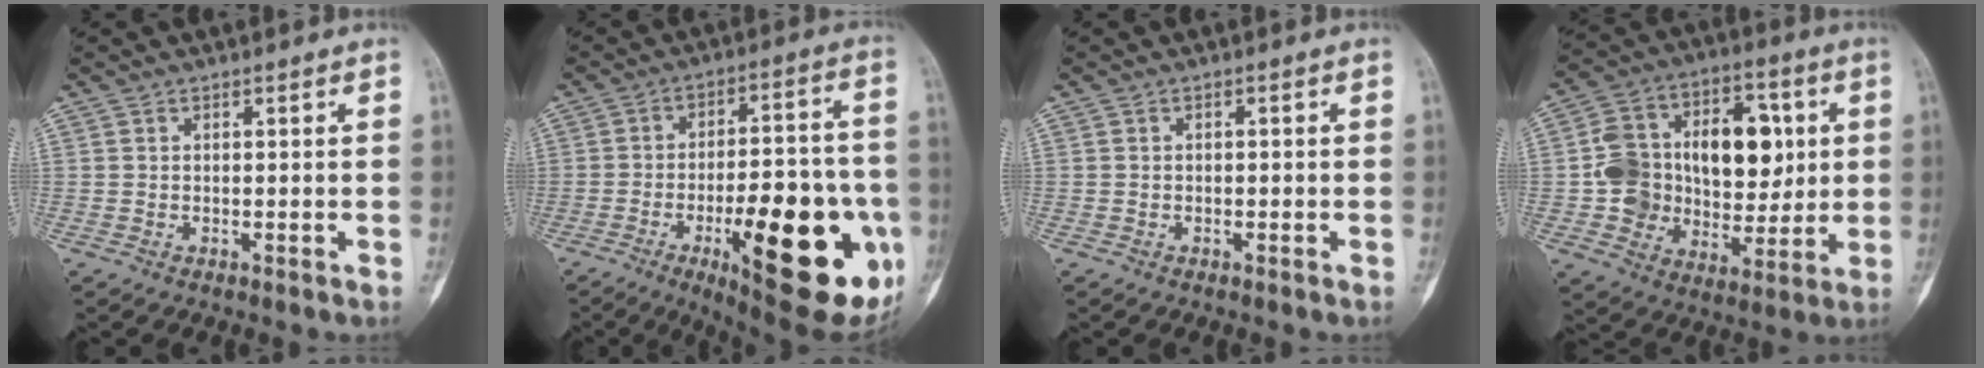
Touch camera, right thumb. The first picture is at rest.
{"total": 28.2, "force": [-8.8, 9.9, 25.0], "torque": [-0.288, 0.011, -0.104]}
{"total": 0.0}
{"total": 20.9, "force": [2.0, 14.9, 14.6], "torque": [-0.194, 0.022, 0.045]}